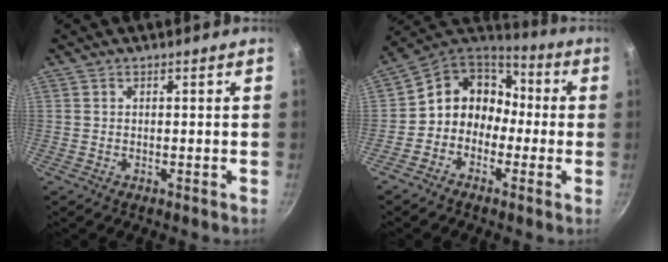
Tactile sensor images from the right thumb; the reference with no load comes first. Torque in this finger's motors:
{"motor_torque": [0.07, 0.20, 0.33, -0.27, 0.05]}